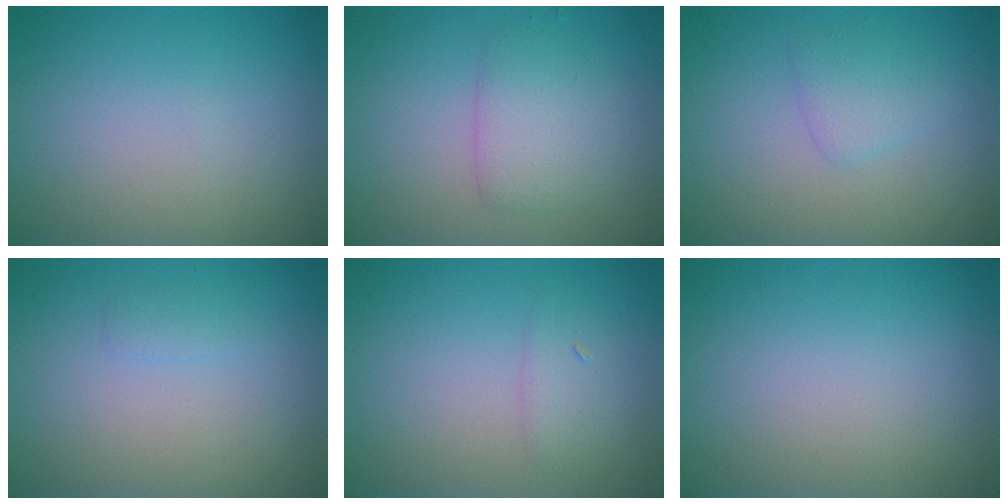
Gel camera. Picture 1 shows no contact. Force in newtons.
{"total": 2.9, "press": 2.9, "slide": 0.1}
{"total": 1.6, "press": 1.6, "slide": 0.1}
{"total": 0.7, "press": 0.7, "slide": 0.0}
{"total": 1.3, "press": 1.3, "slide": 0.1}
{"total": 0.0}